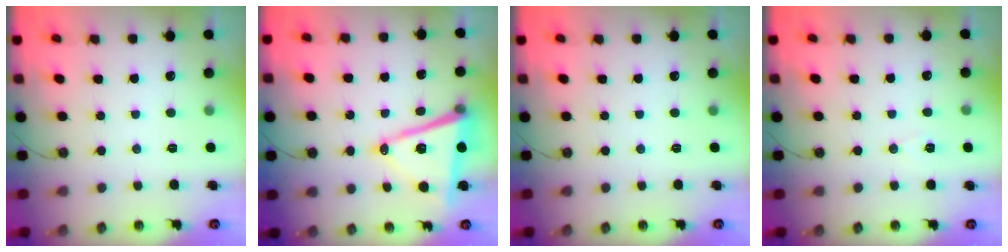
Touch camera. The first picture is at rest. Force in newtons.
{"total": 14.1, "press": 13.6, "slide": 3.9}
{"total": 0.0}
{"total": 5.6, "press": 3.4, "slide": 4.4}